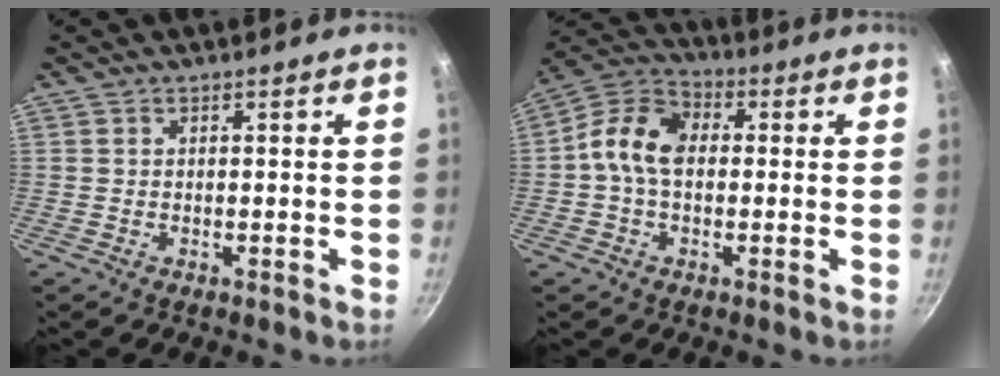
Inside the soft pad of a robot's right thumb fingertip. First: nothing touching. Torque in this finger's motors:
{"motor_torque": [1.33, 3.68, 1.07, -0.49, 0.50]}